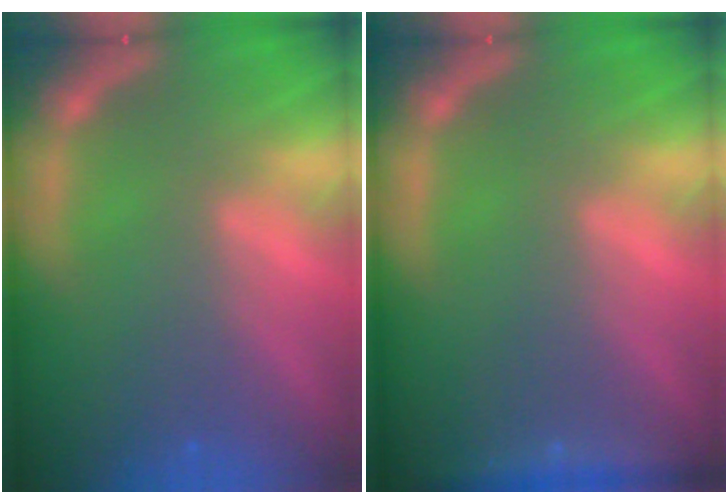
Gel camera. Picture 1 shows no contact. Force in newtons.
{"total": 3.0}